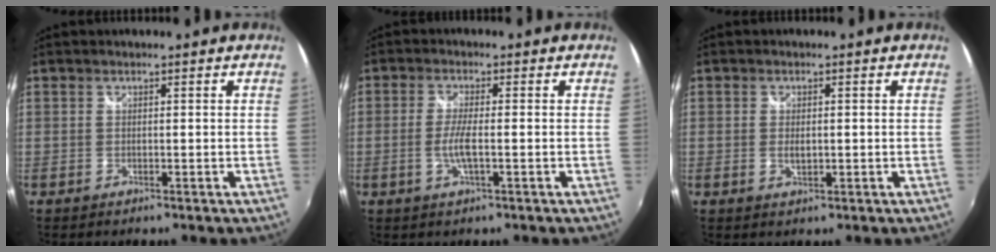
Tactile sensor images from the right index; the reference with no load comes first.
{"total": 4.3, "force": [-1.0, 0.4, 4.1], "torque": [-0.084, -0.005, -0.021]}
{"total": 1.9, "force": [-0.1, 1.1, 1.5], "torque": [-0.026, -0.001, -0.002]}